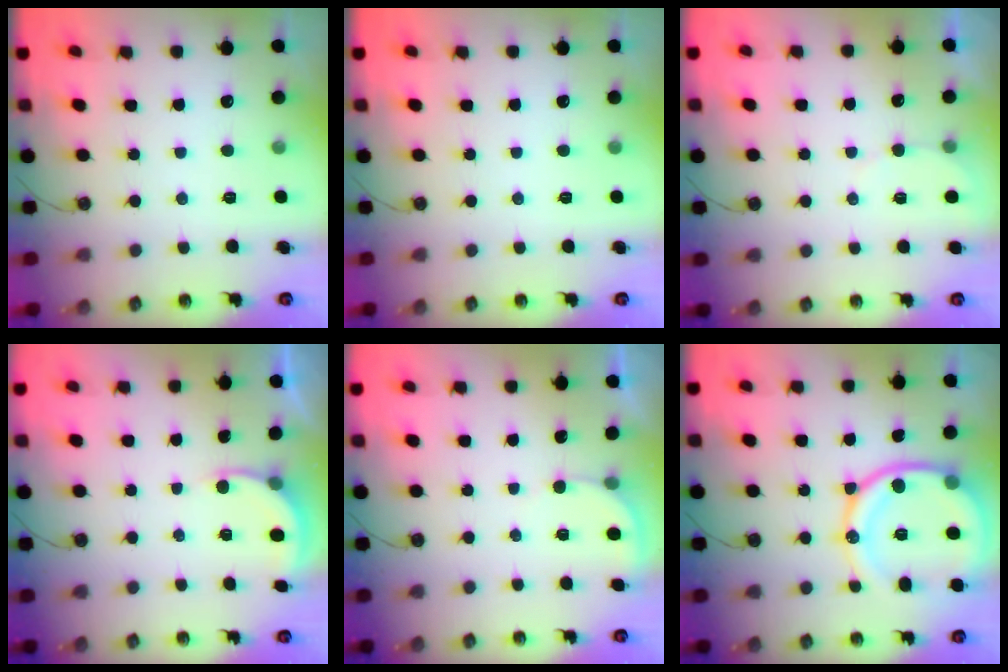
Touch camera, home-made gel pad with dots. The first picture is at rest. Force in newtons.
{"total": 0.0}
{"total": 2.8, "press": 2.8, "slide": 0.2}
{"total": 2.9, "press": 2.9, "slide": 0.2}
{"total": 2.9, "press": 2.9, "slide": 0.2}
{"total": 19.7, "press": 19.6, "slide": 2.3}